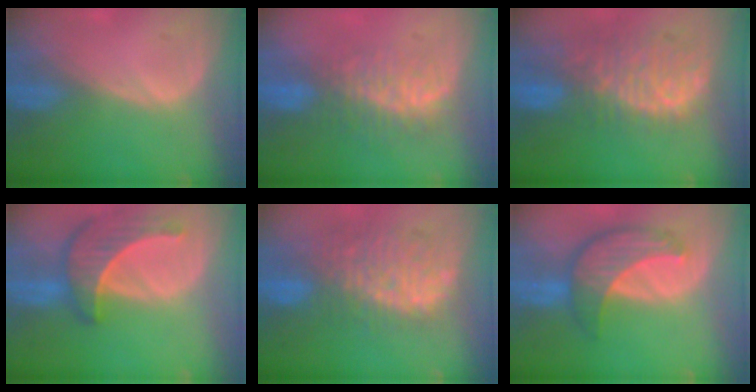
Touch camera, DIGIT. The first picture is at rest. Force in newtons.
{"total": 7.7, "press": 7.1, "slide": 3.0}
{"total": 11.3, "press": 9.6, "slide": 5.8}
{"total": 7.6, "press": 7.3, "slide": 1.9}
{"total": 10.7, "press": 10.0, "slide": 3.9}
{"total": 8.1, "press": 7.5, "slide": 3.1}